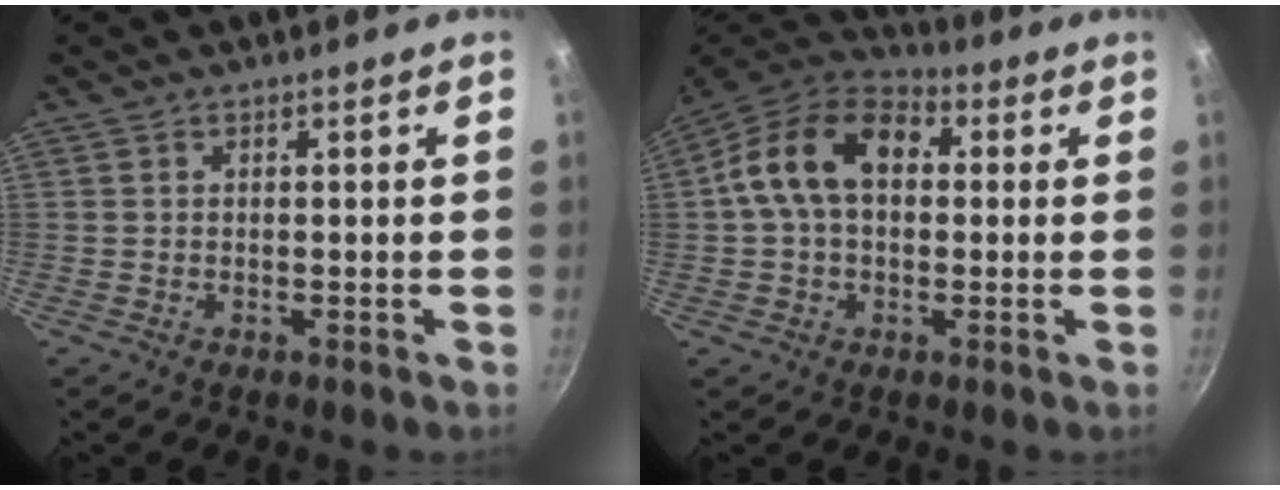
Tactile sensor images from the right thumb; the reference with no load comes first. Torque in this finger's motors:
{"motor_torque": [-0.51, 0.86, 0.51, -0.46, 0.27]}